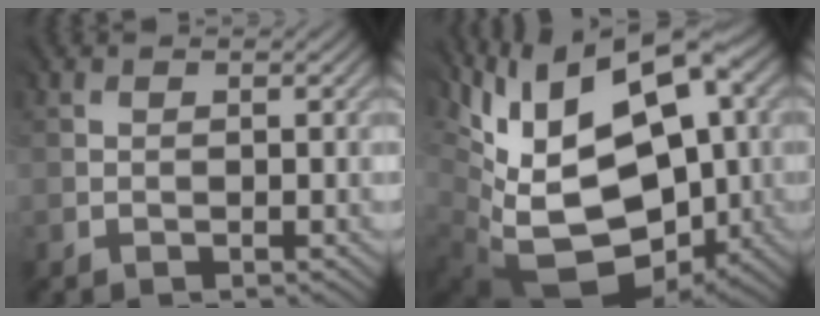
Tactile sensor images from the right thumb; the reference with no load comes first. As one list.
[{"total": 17.5, "force": [2.5, 11.2, 13.2], "torque": [-0.252, -0.015, 0.072]}]